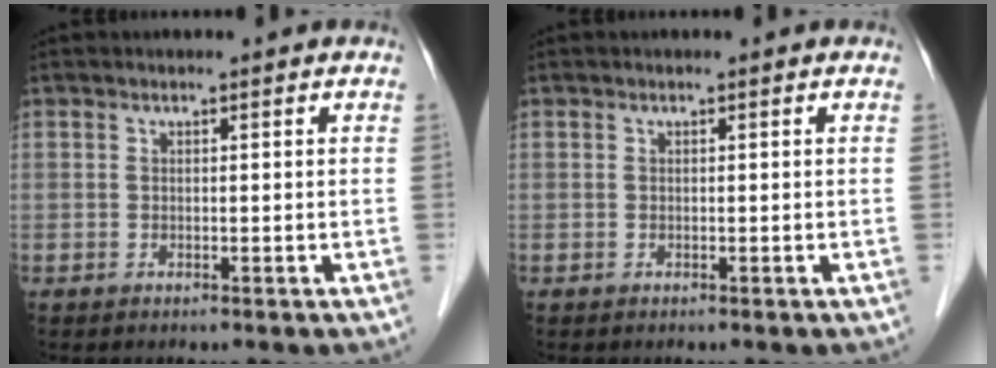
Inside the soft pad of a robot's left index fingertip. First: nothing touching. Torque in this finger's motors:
{"motor_torque": [-0.03, 0.03, 0.00, 0.00]}